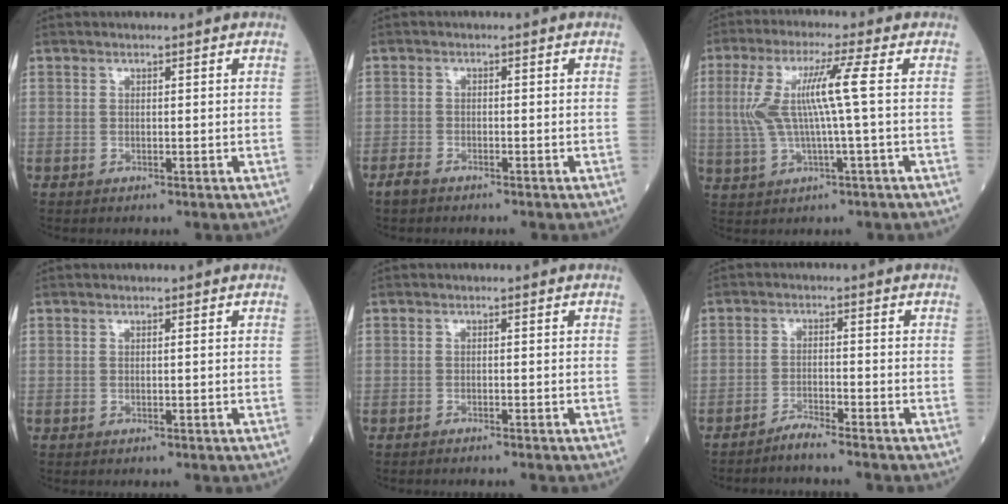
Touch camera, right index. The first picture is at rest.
{"total": 1.9, "force": [-1.7, 0.6, 0.8], "torque": [-0.024, -0.002, -0.031]}
{"total": 8.7, "force": [0.8, -0.4, 8.7], "torque": [-0.189, 0.016, 0.020]}
{"total": 0.0}
{"total": 2.1, "force": [-2.0, -0.1, 0.9], "torque": [-0.012, 0.001, -0.024]}
{"total": 3.0, "force": [-2.8, -0.9, 0.6], "torque": [-0.013, -0.010, -0.055]}